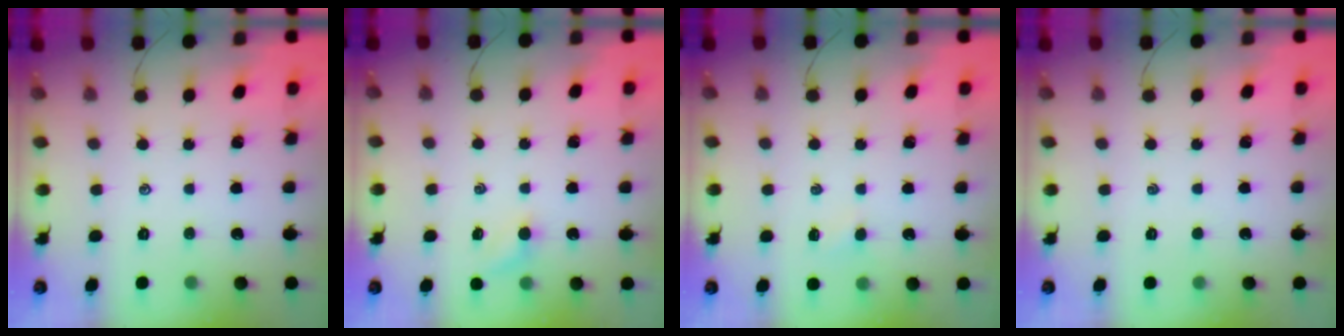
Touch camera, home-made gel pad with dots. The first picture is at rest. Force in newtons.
{"total": 3.5, "press": 3.3, "slide": 1.0}
{"total": 2.5, "press": 2.4, "slide": 0.8}
{"total": 0.0}